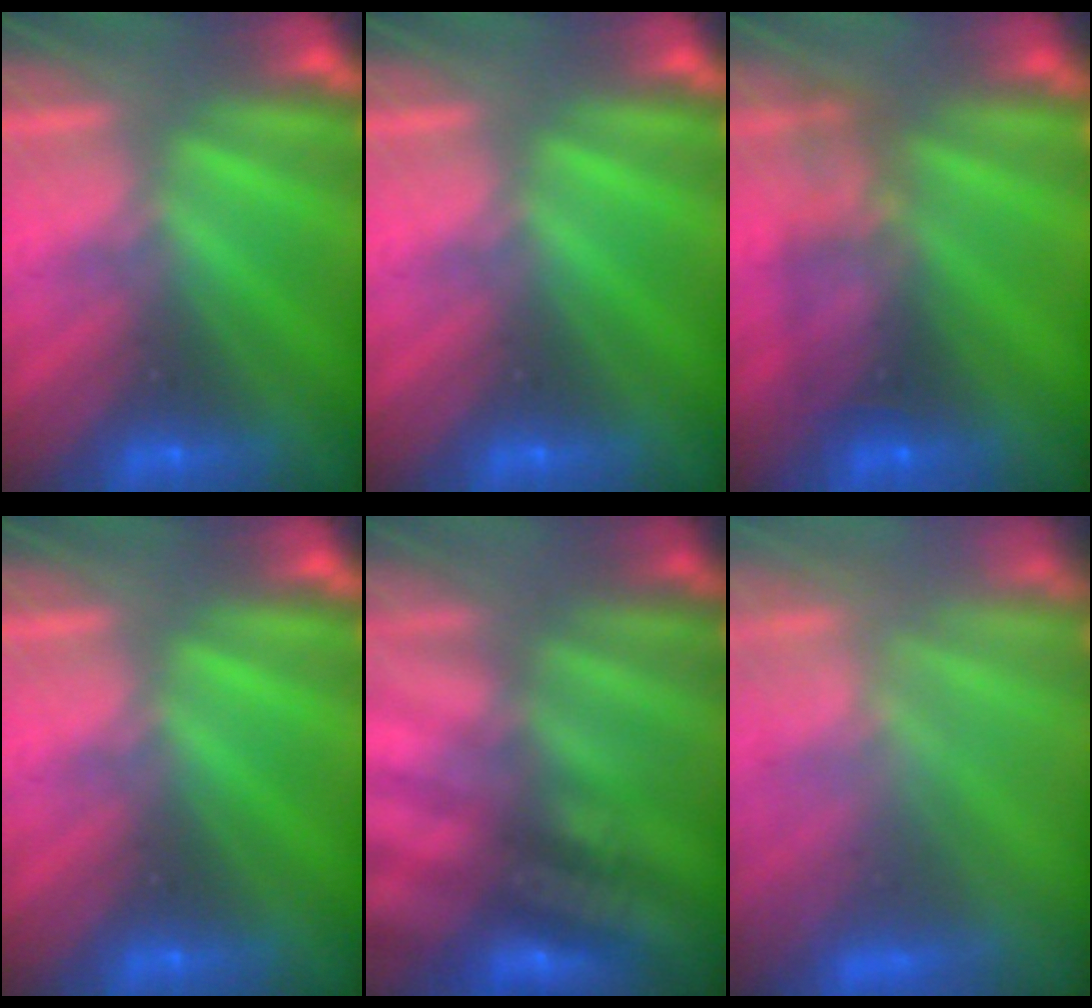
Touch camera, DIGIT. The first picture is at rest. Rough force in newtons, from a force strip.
{"total": 0.0}
{"total": 8.6}
{"total": 0.0}
{"total": 2.8}
{"total": 3.7}